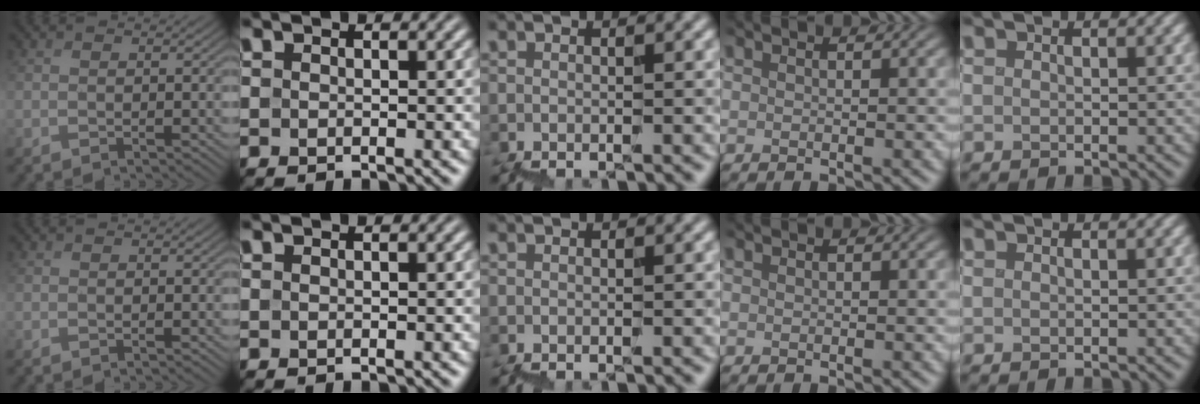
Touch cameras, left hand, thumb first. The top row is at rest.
{}